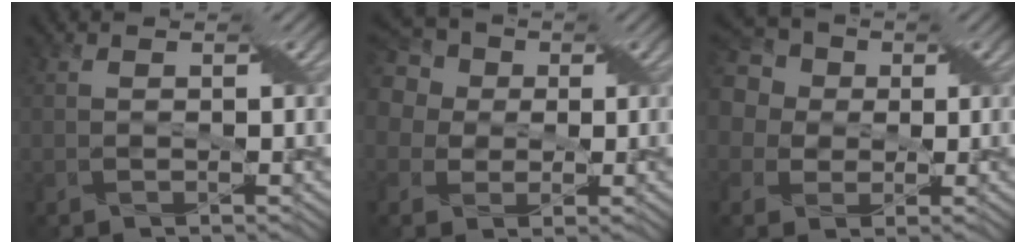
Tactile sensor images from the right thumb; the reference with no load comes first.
{"total": 9.8, "force": [2.8, 8.2, 4.6], "torque": [-0.152, 0.035, 0.025]}
{"total": 10.3, "force": [2.6, 8.8, 4.7], "torque": [-0.161, 0.035, 0.022]}